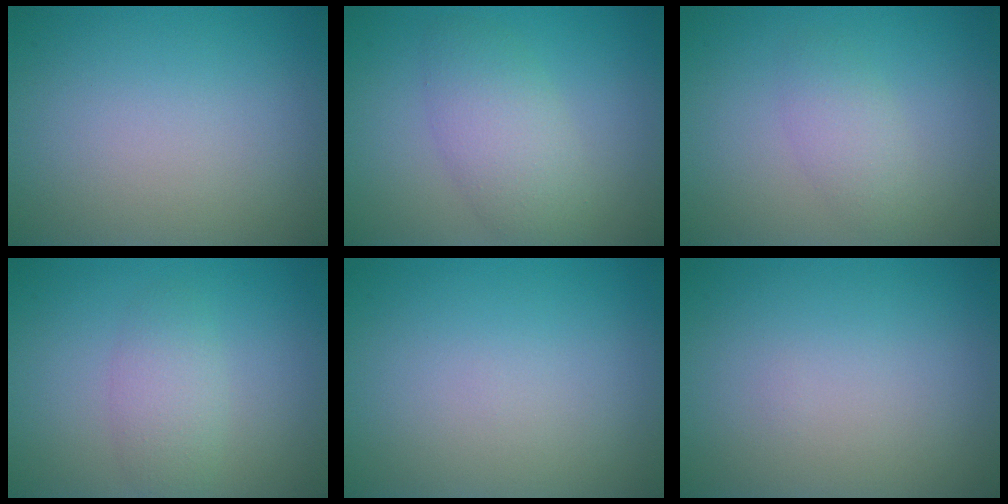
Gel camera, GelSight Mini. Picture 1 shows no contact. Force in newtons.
{"total": 3.9, "press": 3.9, "slide": 0.2}
{"total": 2.1, "press": 2.1, "slide": 0.1}
{"total": 2.4, "press": 2.4, "slide": 0.1}
{"total": 0.0}
{"total": 0.0}